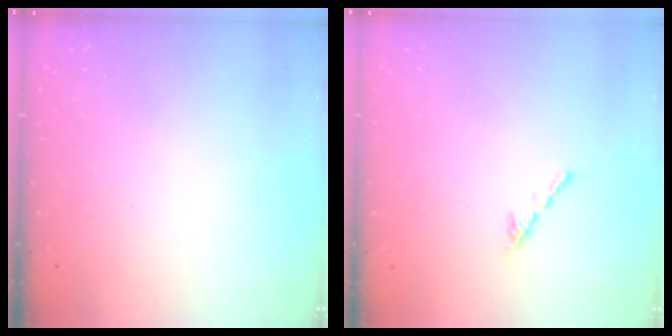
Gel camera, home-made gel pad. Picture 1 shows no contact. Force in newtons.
{"total": 1.3, "press": 1.2, "slide": 0.4}